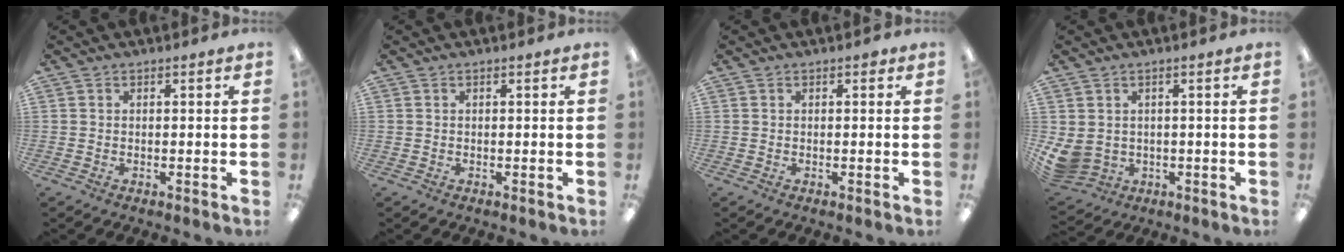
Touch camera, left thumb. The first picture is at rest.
{"total": 0.0}
{"total": 0.6, "force": [0.2, 0.4, 0.4], "torque": [-0.009, 0.003, 0.003]}
{"total": 4.7, "force": [0.2, 4.3, 1.8], "torque": [-0.058, -0.005, 0.006]}